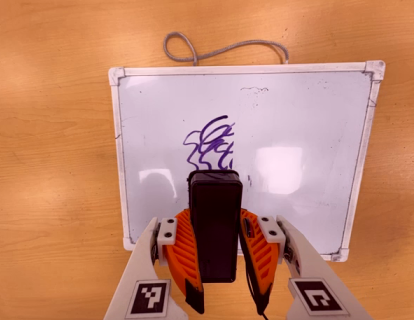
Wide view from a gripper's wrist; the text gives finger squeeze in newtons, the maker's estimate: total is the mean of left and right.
{"total": 9.0, "left": 7.0, "right": 11.0}